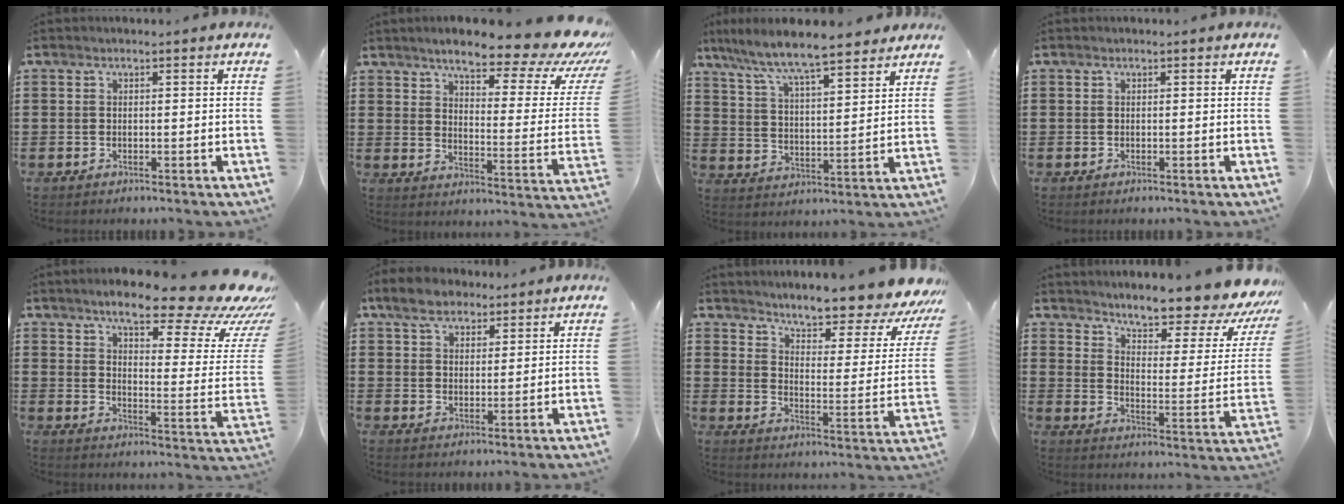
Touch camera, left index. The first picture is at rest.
{"total": 10.2, "force": [8.1, 1.5, 5.9], "torque": [-0.108, -0.060, 0.128]}
{"total": 7.6, "force": [6.8, 0.6, 3.3], "torque": [-0.093, -0.038, 0.115]}
{"total": 0.0}
{"total": 13.6, "force": [10.4, 2.3, 8.4], "torque": [-0.144, -0.074, 0.167]}
{"total": 5.5, "force": [4.1, 2.9, 2.2], "torque": [-0.052, 0.003, 0.075]}
{"total": 6.7, "force": [6.1, -0.1, 2.6], "torque": [-0.055, -0.059, 0.095]}
{"total": 8.2, "force": [7.3, 0.6, 3.7], "torque": [-0.071, -0.062, 0.113]}